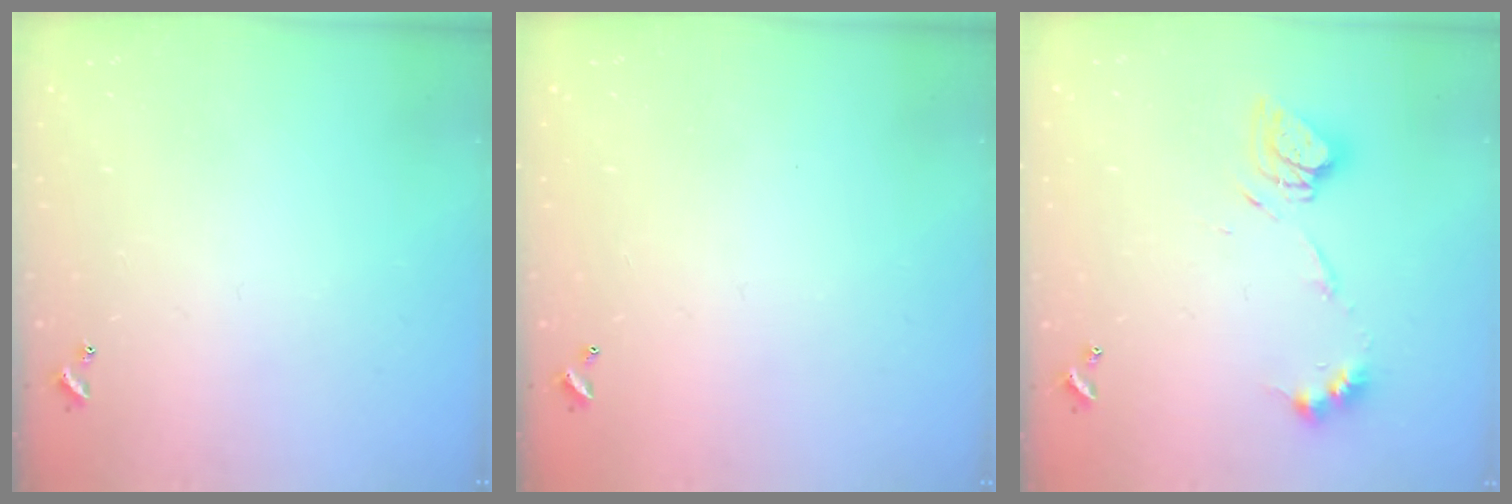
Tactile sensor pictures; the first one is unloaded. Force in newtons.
{"total": 2.7, "press": 2.7, "slide": 0.1}
{"total": 10.9, "press": 10.9, "slide": 1.0}